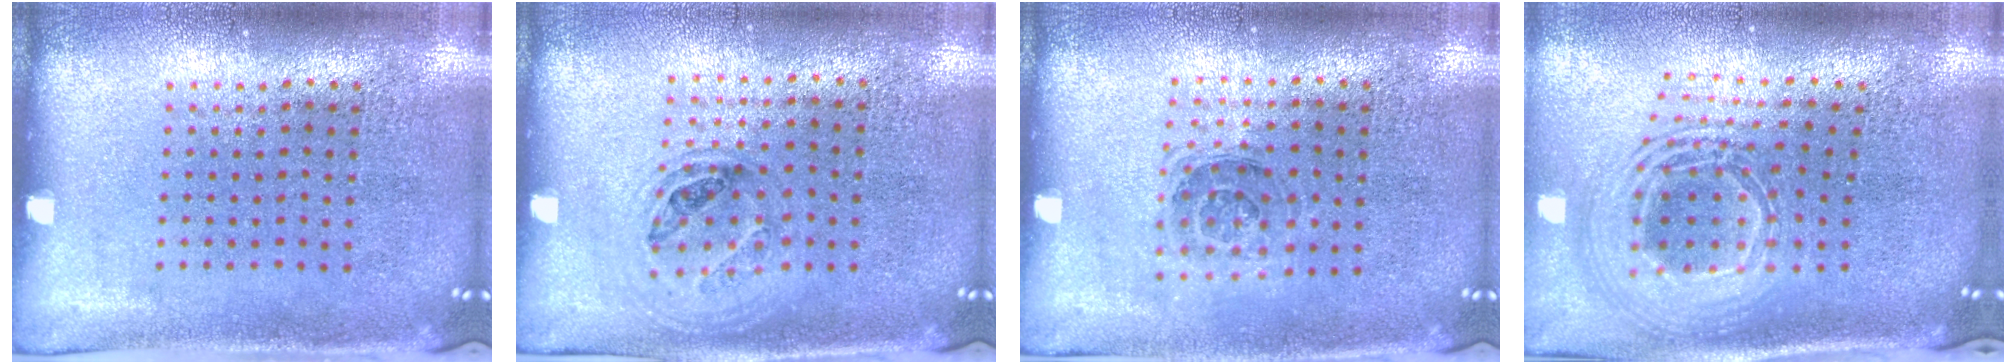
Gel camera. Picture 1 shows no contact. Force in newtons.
{"total": 1.0, "press": 0.9, "slide": 0.4}
{"total": 1.1, "press": 1.0, "slide": 0.5}
{"total": 2.6, "press": 1.9, "slide": 1.8}